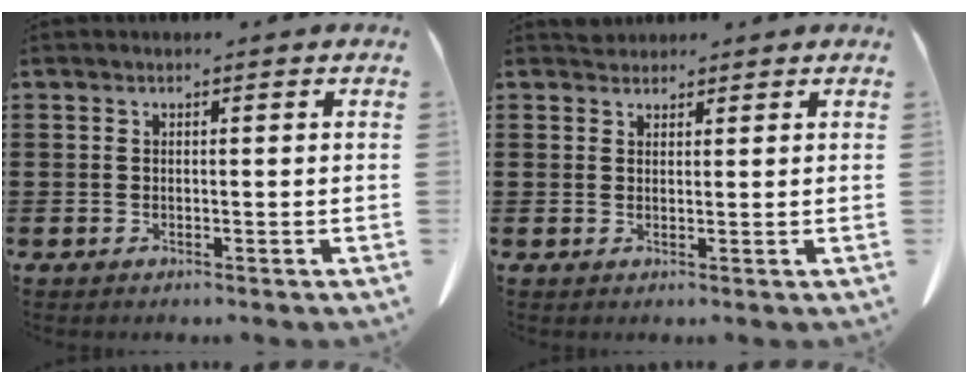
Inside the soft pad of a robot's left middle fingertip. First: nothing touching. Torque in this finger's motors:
{"motor_torque": [0.55, 0.54, 0.01, 0.00]}